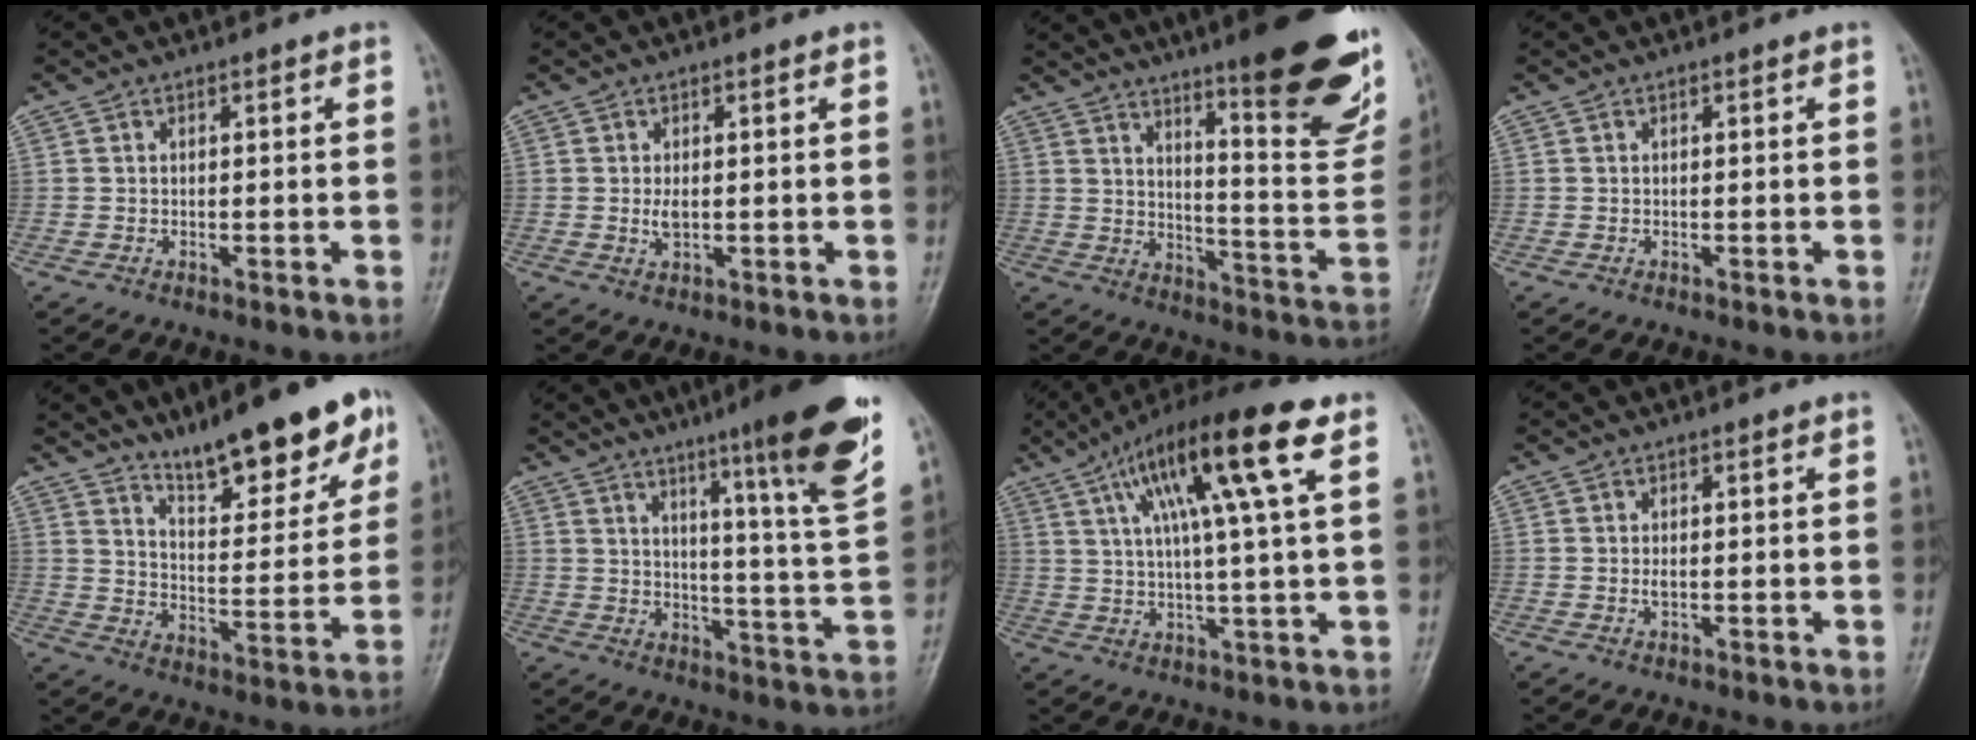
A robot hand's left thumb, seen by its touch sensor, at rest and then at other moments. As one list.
[{"total": 2.3, "force": [0.2, 1.2, 2.0], "torque": [-0.036, -0.004, 0.005]}, {"total": 25.3, "force": [16.1, 4.9, 18.9], "torque": [-0.226, -0.091, 0.224]}, {"total": 0.0}, {"total": 16.5, "force": [11.5, 4.4, 11.0], "torque": [-0.124, -0.066, 0.185]}, {"total": 18.7, "force": [11.3, 0.6, 14.9], "torque": [-0.191, -0.062, 0.156]}, {"total": 17.1, "force": [7.0, 2.1, 15.5], "torque": [-0.267, 0.007, 0.111]}, {"total": 1.3, "force": [0.1, 0.5, 1.2], "torque": [-0.020, -0.001, 0.003]}]